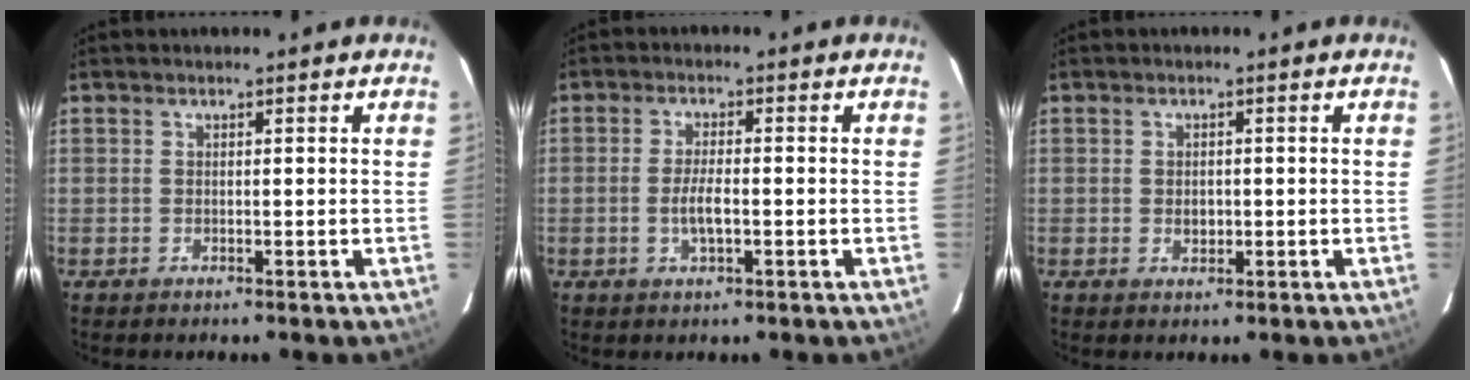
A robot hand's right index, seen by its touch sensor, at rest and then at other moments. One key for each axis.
{"total": 3.8, "fx": -1.0, "fy": 1.1, "fz": 3.5, "tx": -0.069, "ty": -0.003, "tz": -0.017}
{"total": 1.9, "fx": -0.2, "fy": 1.5, "fz": 1.1, "tx": -0.017, "ty": 0.000, "tz": -0.003}